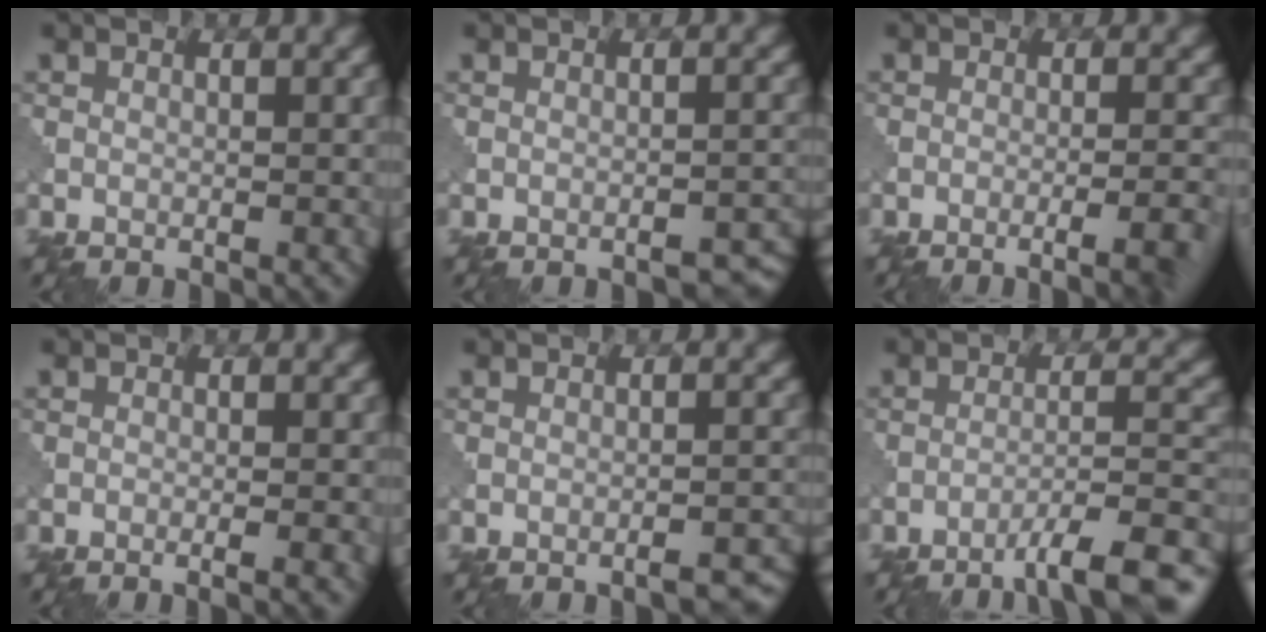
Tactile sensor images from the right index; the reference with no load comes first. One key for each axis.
{"total": 2.1, "fx": -1.8, "fy": 0.5, "fz": 1.0, "tx": -0.009, "ty": 0.006, "tz": -0.024}
{"total": 5.3, "fx": -2.8, "fy": 1.5, "fz": 4.3, "tx": -0.039, "ty": 0.013, "tz": -0.038}
{"total": 2.1, "fx": -0.6, "fy": 0.6, "fz": 1.9, "tx": -0.017, "ty": 0.003, "tz": -0.015}
{"total": 2.6, "fx": -2.0, "fy": 0.5, "fz": 1.5, "tx": -0.015, "ty": 0.007, "tz": -0.031}
{"total": 7.8, "fx": -5.6, "fy": 1.1, "fz": 5.3, "tx": -0.069, "ty": 0.015, "tz": -0.085}